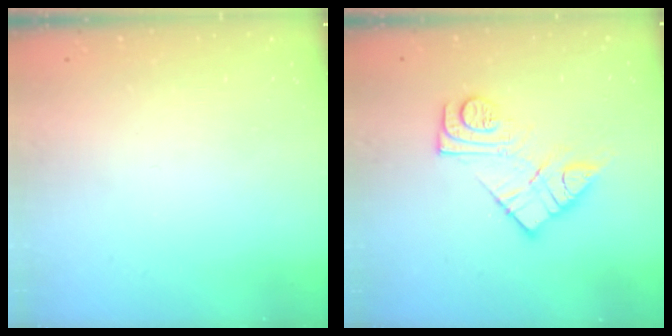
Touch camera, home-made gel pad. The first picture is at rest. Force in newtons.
{"total": 14.0, "press": 14.0, "slide": 0.9}